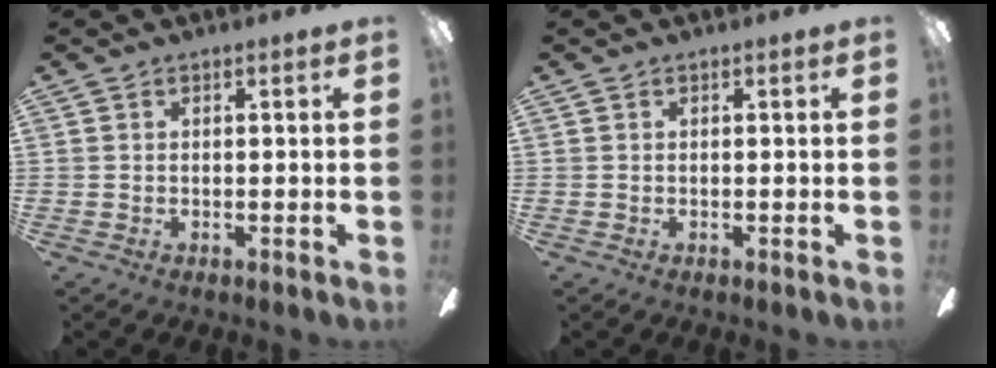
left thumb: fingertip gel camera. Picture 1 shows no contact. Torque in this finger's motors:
{"motor_torque": [0.00, 0.01, 0.00, 0.00, 0.00]}